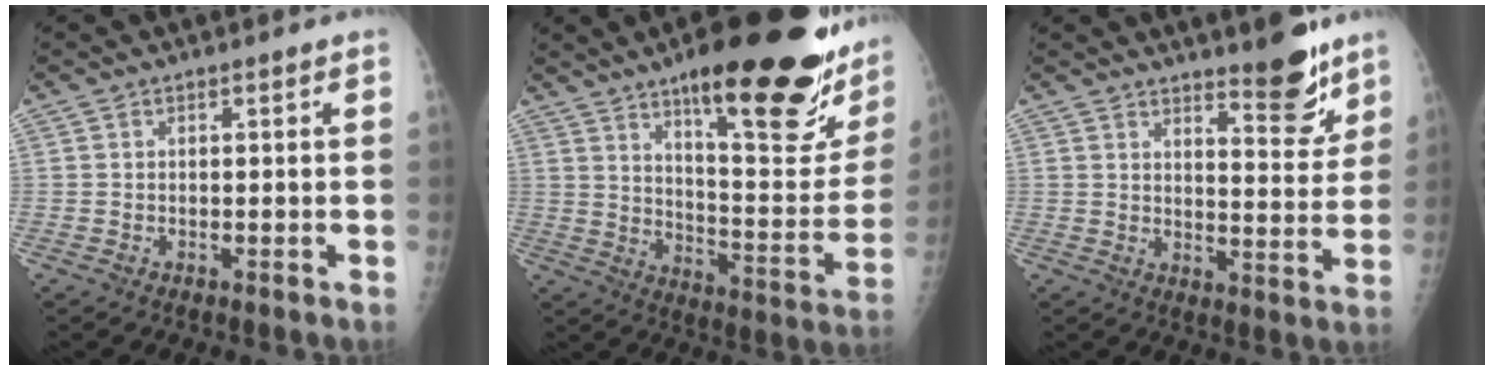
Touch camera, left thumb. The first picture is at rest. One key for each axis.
{"total": 28.8, "fx": 17.2, "fy": 7.4, "fz": 21.8, "tx": -0.260, "ty": -0.075, "tz": 0.253}
{"total": 9.2, "fx": 7.1, "fy": 2.4, "fz": 5.4, "tx": -0.050, "ty": -0.060, "tz": 0.108}